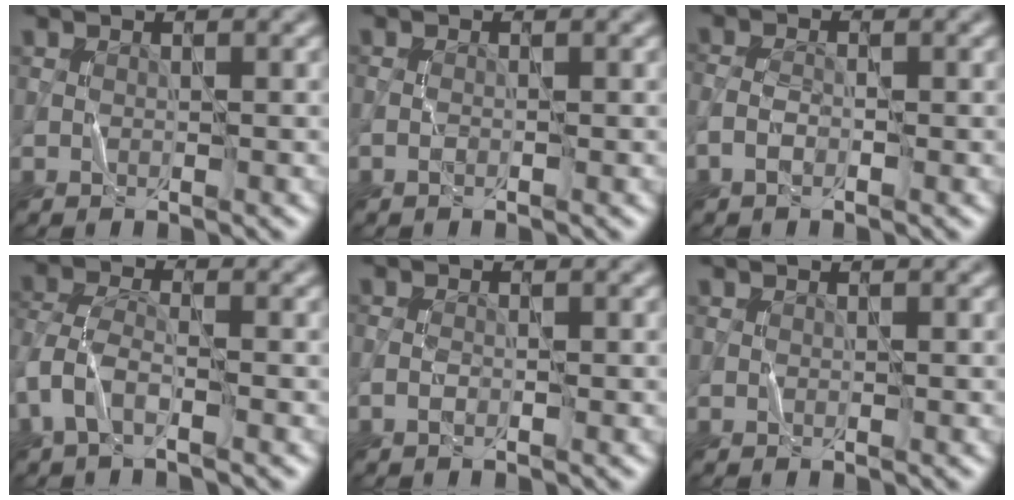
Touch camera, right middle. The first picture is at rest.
{"total": 0.0}
{"total": 1.3, "force": [-0.8, 0.6, 0.8], "torque": [-0.017, 0.003, -0.021]}
{"total": 3.6, "force": [-1.9, 1.6, 2.6], "torque": [-0.065, 0.003, -0.046]}
{"total": 0.6, "force": [-0.4, 0.2, 0.3], "torque": [-0.011, 0.001, -0.012]}
{"total": 0.0}